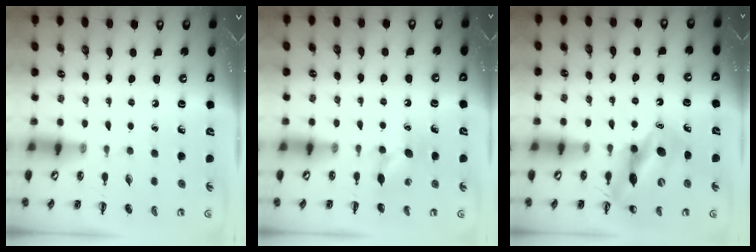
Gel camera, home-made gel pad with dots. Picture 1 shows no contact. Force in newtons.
{"total": 4.3, "press": 4.1, "slide": 1.1}
{"total": 12.9, "press": 12.5, "slide": 3.4}